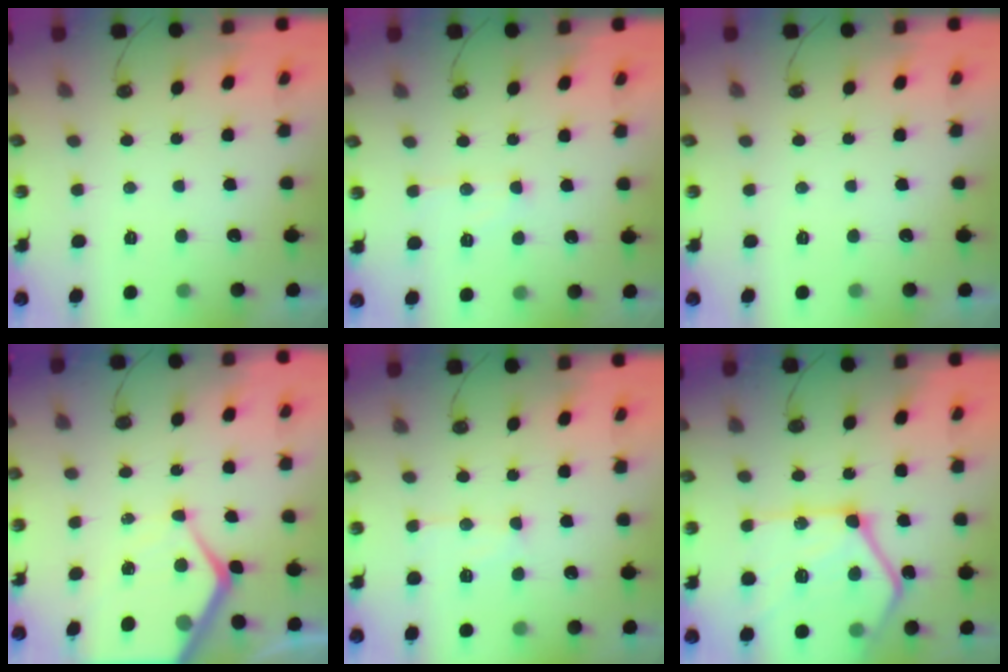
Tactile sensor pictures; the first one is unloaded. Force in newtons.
{"total": 7.6, "press": 7.5, "slide": 0.6}
{"total": 0.0}
{"total": 11.1, "press": 11.1, "slide": 1.2}
{"total": 9.8, "press": 9.7, "slide": 0.9}
{"total": 24.6, "press": 24.5, "slide": 2.8}